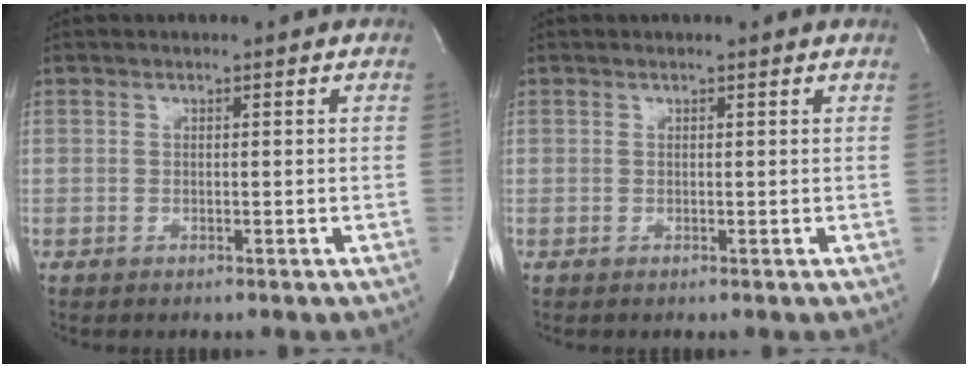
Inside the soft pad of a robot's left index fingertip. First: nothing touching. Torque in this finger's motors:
{"motor_torque": [0.22, -0.01, -0.02, -0.01]}